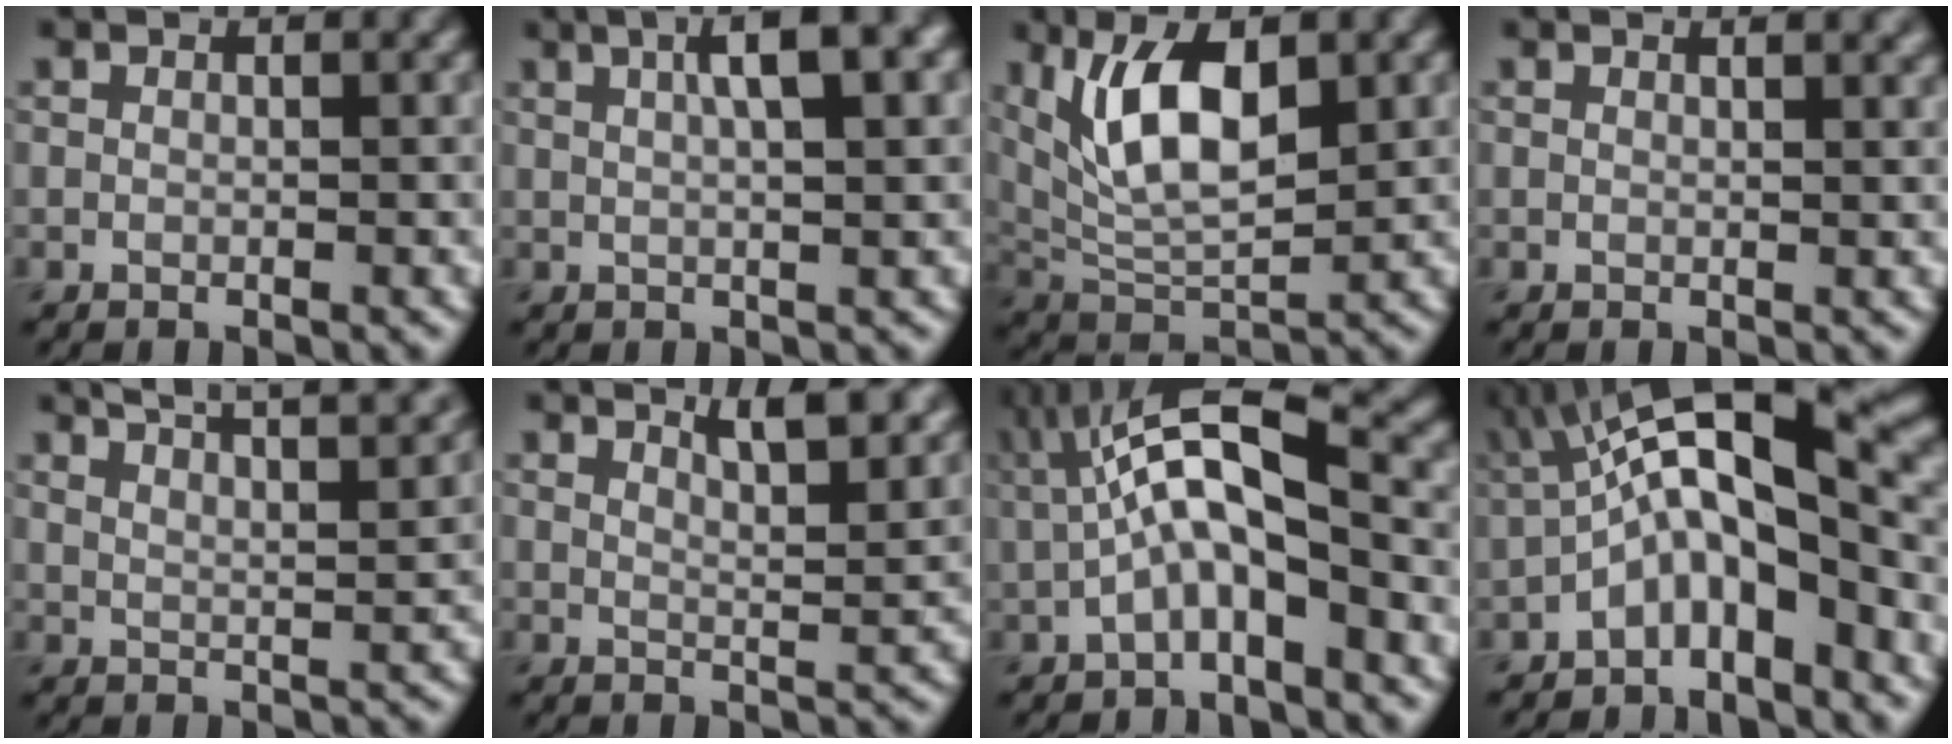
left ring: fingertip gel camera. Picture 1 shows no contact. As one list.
[{"total": 5.8, "force": [2.0, 1.4, 5.2], "torque": [-0.071, 0.013, 0.027]}, {"total": 7.9, "force": [2.4, 3.5, 6.7], "torque": [-0.125, 0.000, 0.045]}, {"total": 2.3, "force": [1.6, 0.9, 1.4], "torque": [-0.004, 0.005, 0.008]}, {"total": 12.0, "force": [8.9, 4.2, 6.9], "torque": [-0.061, 0.051, 0.081]}, {"total": 5.6, "force": [3.9, 1.9, 3.6], "torque": [-0.030, 0.022, 0.038]}, {"total": 7.3, "force": [0.4, 2.4, 6.8], "torque": [-0.125, 0.018, -0.004]}, {"total": 9.9, "force": [-0.8, 3.3, 9.3], "torque": [-0.149, 0.026, -0.032]}]